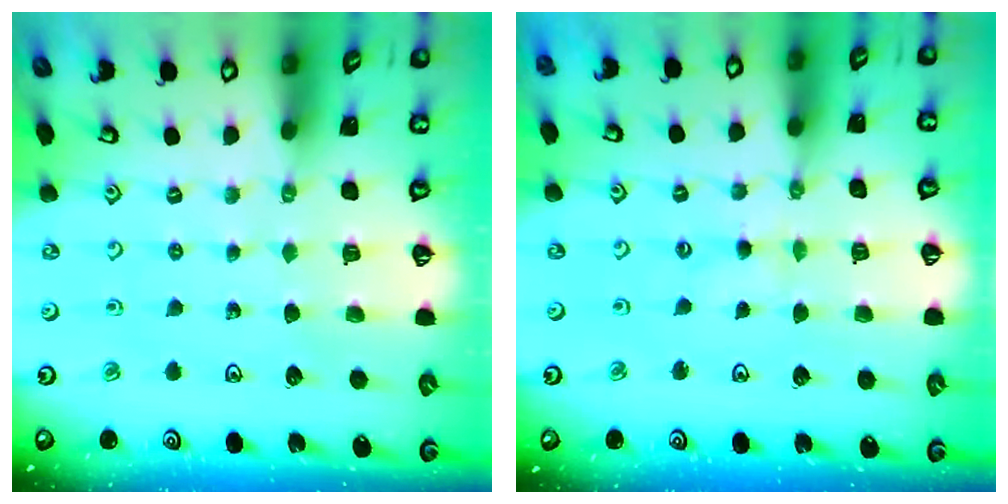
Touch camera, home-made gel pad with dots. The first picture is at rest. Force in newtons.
{"total": 1.8, "press": 1.8, "slide": 0.4}